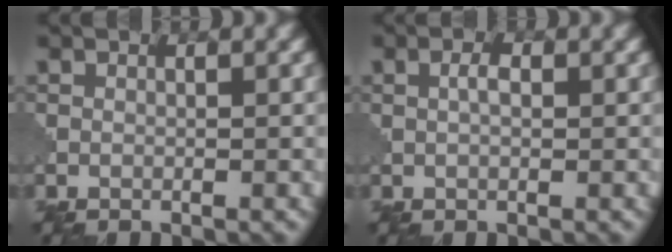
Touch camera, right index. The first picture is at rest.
{"total": 1.5, "force": [0.2, 0.6, 1.3], "torque": [-0.027, 0.004, 0.002]}